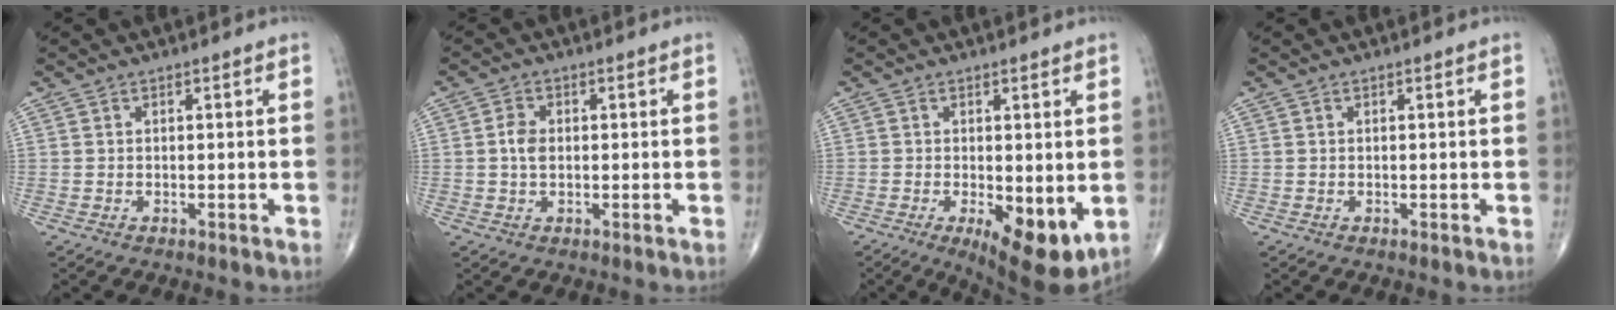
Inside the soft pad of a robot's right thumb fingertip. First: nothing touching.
{"total": 3.1, "force": [0.1, 2.1, 2.3], "torque": [-0.039, 0.002, -0.002]}
{"total": 11.0, "force": [-2.5, 4.2, 9.9], "torque": [-0.134, -0.025, -0.027]}
{"total": 0.0}